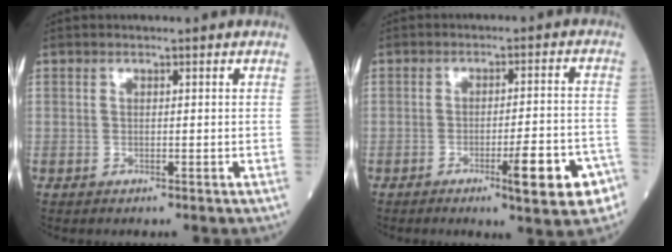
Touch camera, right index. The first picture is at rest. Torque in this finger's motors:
{"motor_torque": [1.08, -0.64, 0.55, 0.11]}